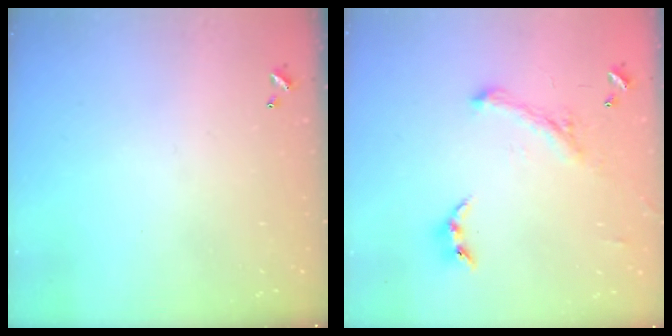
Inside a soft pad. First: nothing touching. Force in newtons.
{"total": 0.9, "press": 0.9, "slide": 0.2}